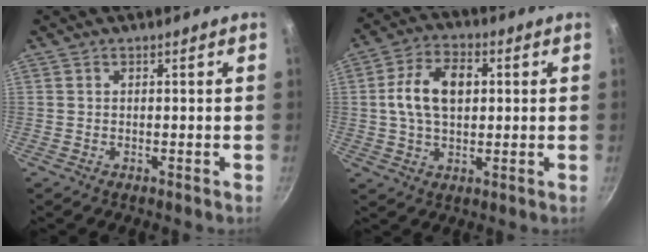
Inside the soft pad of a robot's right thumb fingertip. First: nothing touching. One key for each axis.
{"total": 11.2, "fx": 1.6, "fy": 7.1, "fz": 8.5, "tx": -0.135, "ty": 0.016, "tz": 0.019}